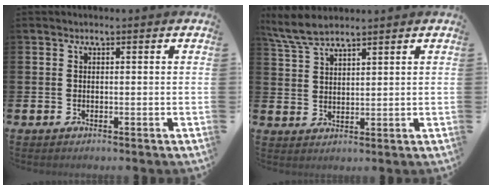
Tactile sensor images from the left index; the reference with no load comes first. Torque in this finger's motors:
{"motor_torque": [0.57, -0.53, 0.12, 0.13]}